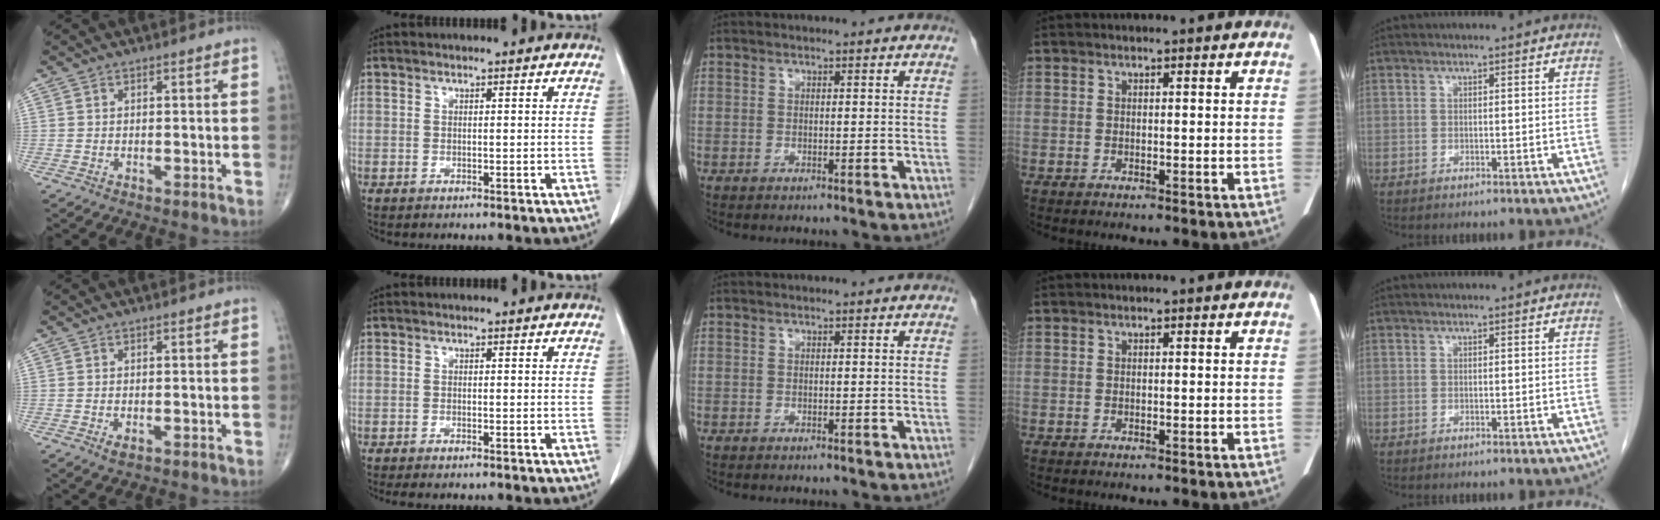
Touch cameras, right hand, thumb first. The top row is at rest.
{"thumb": {"total": 1.5, "force": [-0.6, 0.7, 1.2], "torque": [-0.024, -0.003, -0.008]}, "index": {"total": 2.0, "force": [-1.7, 0.2, 1.0], "torque": [-0.012, -0.004, -0.021]}}